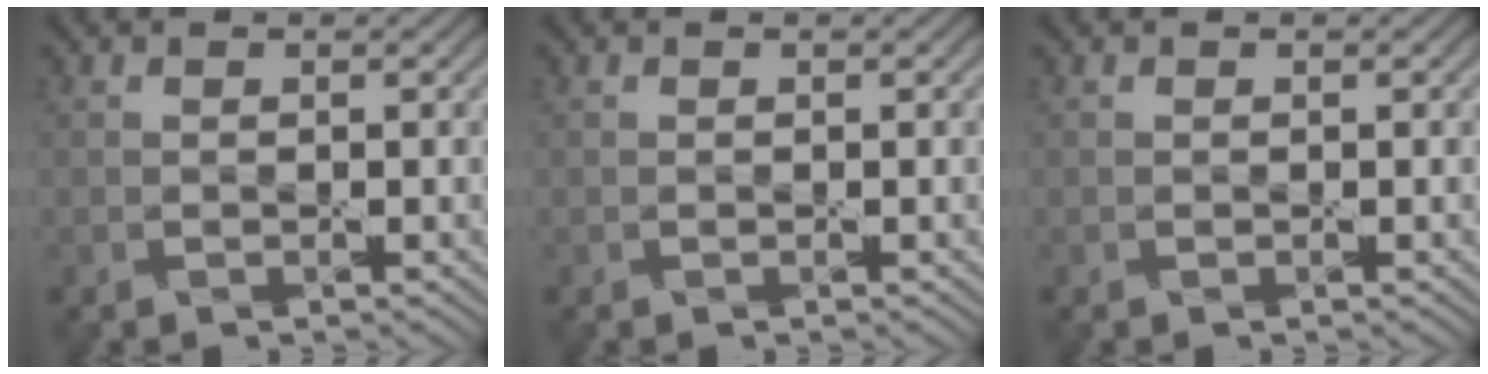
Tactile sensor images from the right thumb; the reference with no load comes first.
{"total": 0.0}
{"total": 0.0}